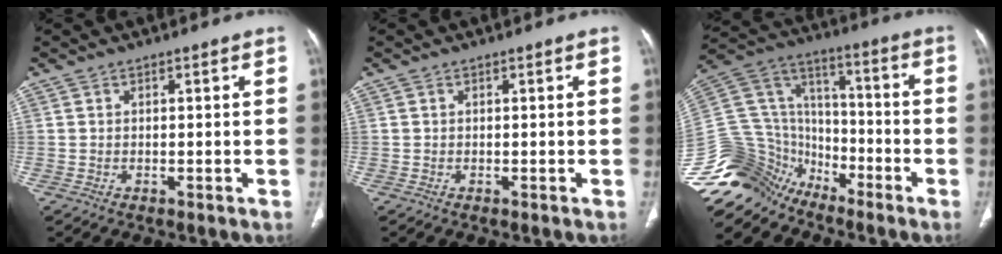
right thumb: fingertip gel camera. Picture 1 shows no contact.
{"total": 0.0}
{"total": 20.3, "force": [-15.7, 12.2, 4.2], "torque": [-0.099, 0.105, -0.284]}